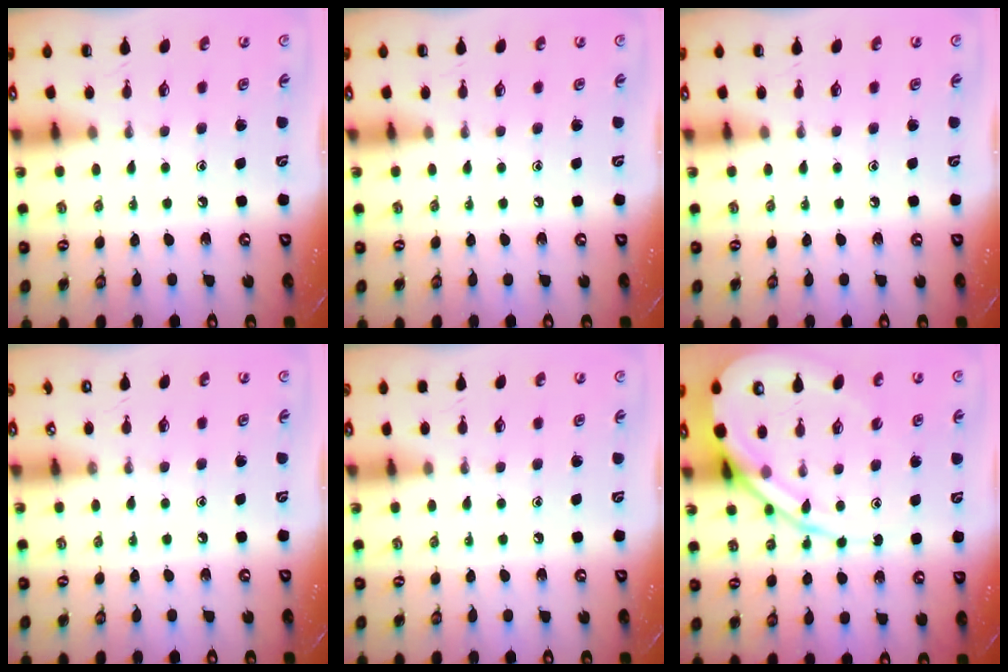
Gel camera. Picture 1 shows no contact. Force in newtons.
{"total": 0.0}
{"total": 0.0}
{"total": 3.3, "press": 3.3, "slide": 0.4}
{"total": 2.7, "press": 2.7, "slide": 0.5}
{"total": 13.1, "press": 13.1, "slide": 1.2}